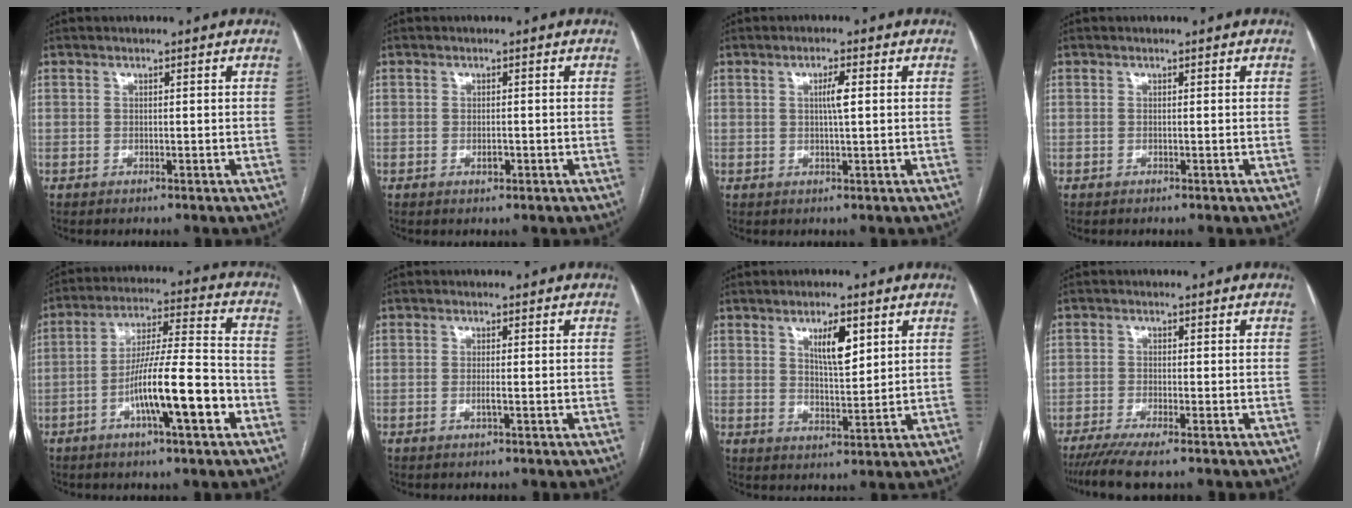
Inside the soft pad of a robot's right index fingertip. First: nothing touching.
{"total": 1.3, "force": [-0.4, 0.6, 1.1], "torque": [-0.020, -0.001, -0.005]}
{"total": 2.7, "force": [0.5, 0.1, 2.6], "torque": [-0.048, 0.001, 0.008]}
{"total": 0.0}
{"total": 13.3, "force": [-5.1, 1.1, 12.3], "torque": [-0.212, 0.005, -0.084]}
{"total": 1.1, "force": [-0.4, -0.1, 1.1], "torque": [-0.023, -0.003, -0.006]}
{"total": 5.9, "force": [2.8, 1.7, 4.9], "torque": [-0.085, -0.002, 0.051]}
{"total": 6.0, "force": [-4.7, 0.3, 3.8], "torque": [-0.061, -0.014, -0.078]}